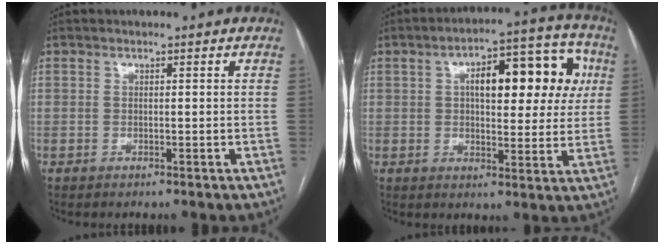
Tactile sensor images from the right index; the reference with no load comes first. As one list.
[{"total": 14.7, "force": [3.7, 6.1, 12.8], "torque": [-0.166, 0.043, 0.049]}]